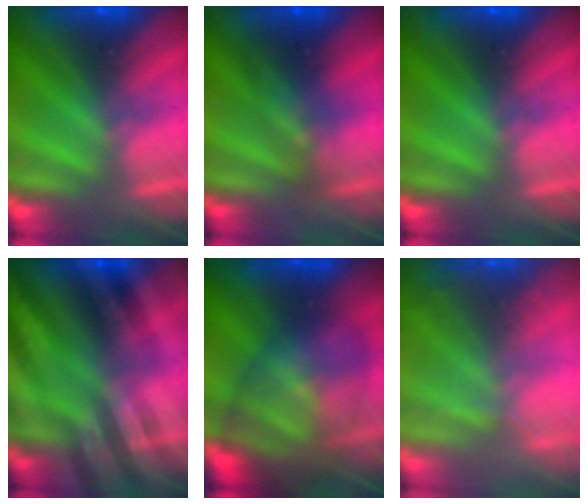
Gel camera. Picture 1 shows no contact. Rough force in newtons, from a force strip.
{"total": 2.9}
{"total": 0.0}
{"total": 2.8}
{"total": 7.6}
{"total": 8.8}